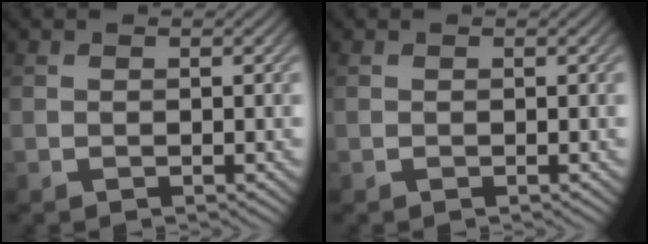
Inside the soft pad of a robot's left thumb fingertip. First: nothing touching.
{"total": 0.0}